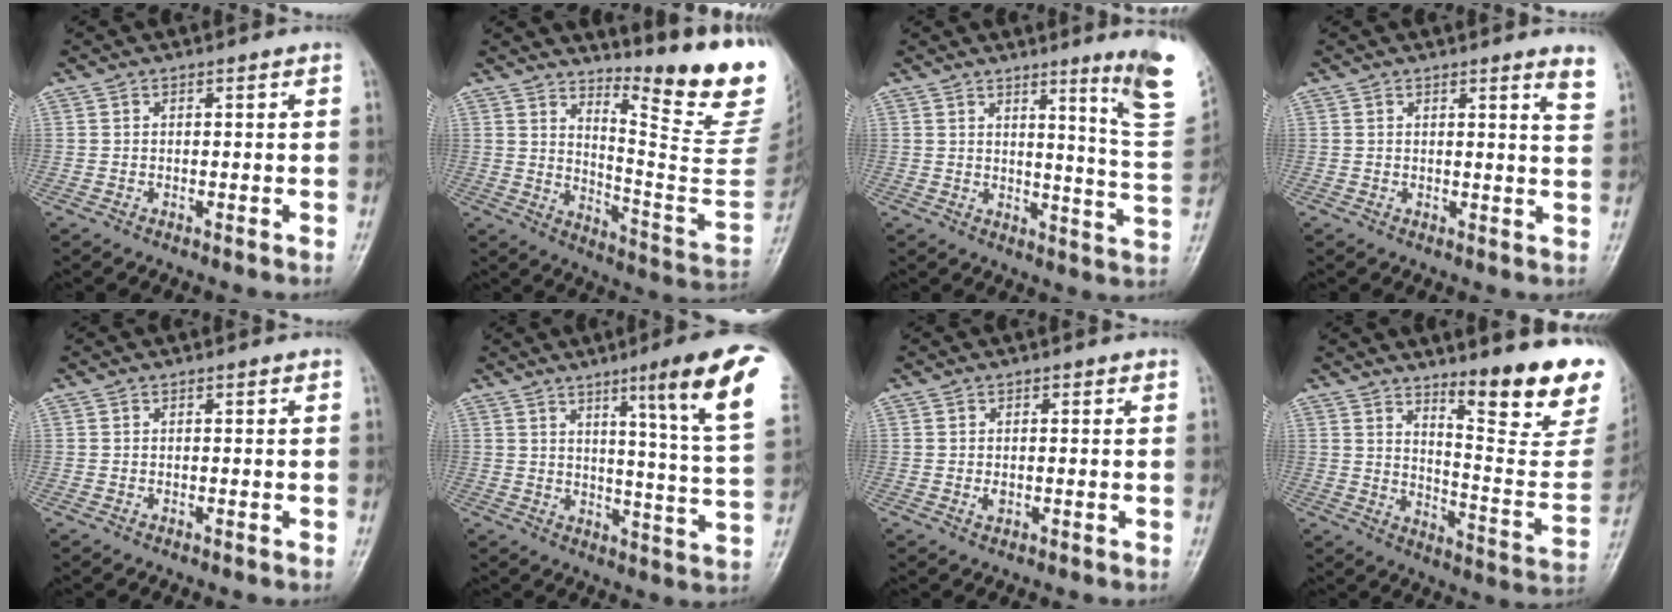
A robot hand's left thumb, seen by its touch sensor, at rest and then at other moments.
{"total": 19.3, "force": [13.8, 3.1, 13.2], "torque": [-0.151, -0.135, 0.199]}
{"total": 13.3, "force": [7.4, 0.4, 11.1], "torque": [-0.128, -0.055, 0.097]}
{"total": 3.3, "force": [2.5, -0.1, 2.2], "torque": [-0.028, -0.023, 0.024]}
{"total": 0.0}
{"total": 16.9, "force": [8.3, 0.5, 14.7], "torque": [-0.187, -0.038, 0.111]}
{"total": 1.4, "force": [-0.1, 1.1, 0.9], "torque": [-0.010, -0.001, -0.001]}
{"total": 20.2, "force": [13.2, 4.5, 14.6], "torque": [-0.154, -0.099, 0.192]}